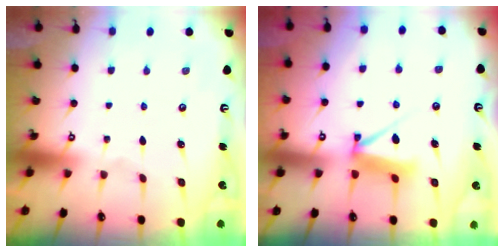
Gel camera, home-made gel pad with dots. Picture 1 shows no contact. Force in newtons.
{"total": 8.0, "press": 8.0, "slide": 0.7}